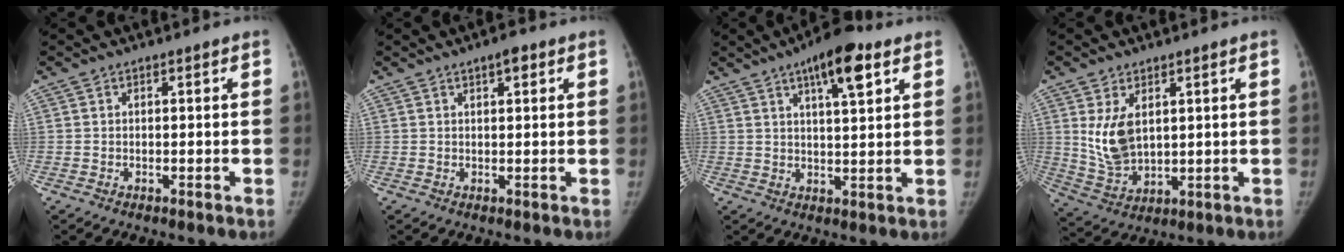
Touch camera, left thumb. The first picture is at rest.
{"total": 2.7, "force": [1.5, 0.9, 2.0], "torque": [-0.023, -0.005, 0.020]}
{"total": 10.2, "force": [5.5, 3.0, 8.1], "torque": [-0.109, -0.018, 0.081]}
{"total": 8.4, "force": [2.6, 5.0, 6.3], "torque": [-0.110, -0.020, 0.066]}